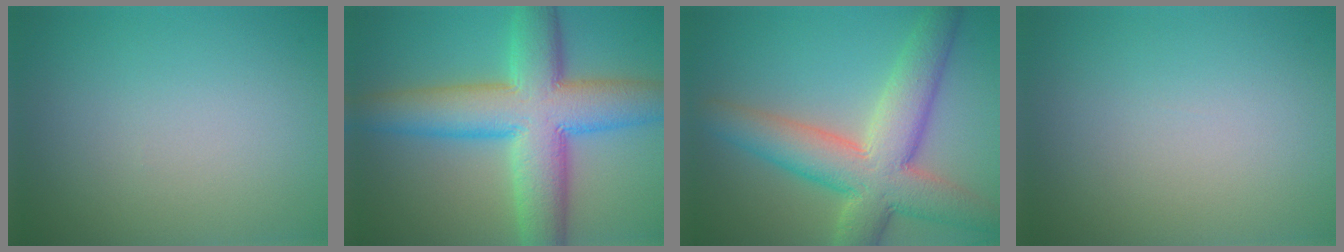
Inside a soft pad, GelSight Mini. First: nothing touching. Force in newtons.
{"total": 11.2, "press": 11.2, "slide": 0.2}
{"total": 9.0, "press": 8.9, "slide": 0.7}
{"total": 0.0}